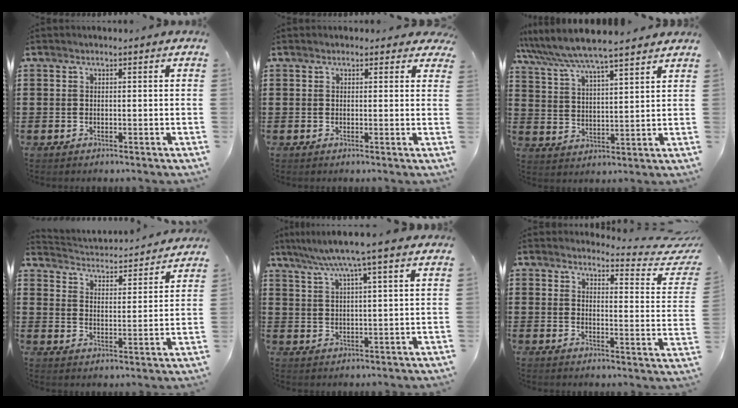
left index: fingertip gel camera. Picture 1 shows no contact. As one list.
[{"total": 1.2, "force": [0.9, 0.7, 0.3], "torque": [-0.001, 0.005, 0.015]}, {"total": 6.2, "force": [5.8, 0.2, 2.3], "torque": [-0.069, -0.030, 0.097]}, {"total": 3.0, "force": [3.0, 0.1, 0.0], "torque": [-0.021, -0.032, 0.042]}, {"total": 6.7, "force": [5.3, -0.7, 4.1], "torque": [-0.094, -0.020, 0.088]}, {"total": 4.6, "force": [4.1, 0.4, 2.1], "torque": [-0.036, -0.035, 0.064]}]